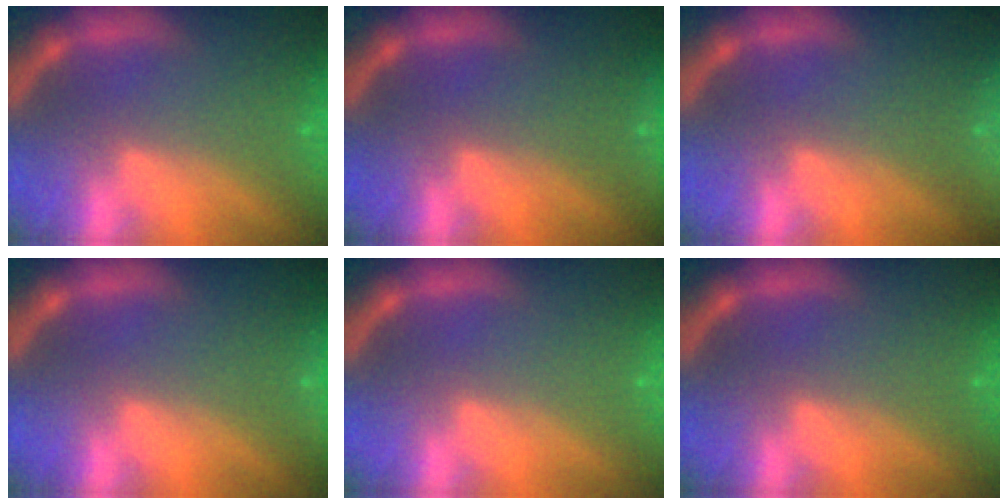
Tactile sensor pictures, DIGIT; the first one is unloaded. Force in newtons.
{"total": 1.9}
{"total": 10.0}
{"total": 1.4}
{"total": 0.0}
{"total": 0.0}